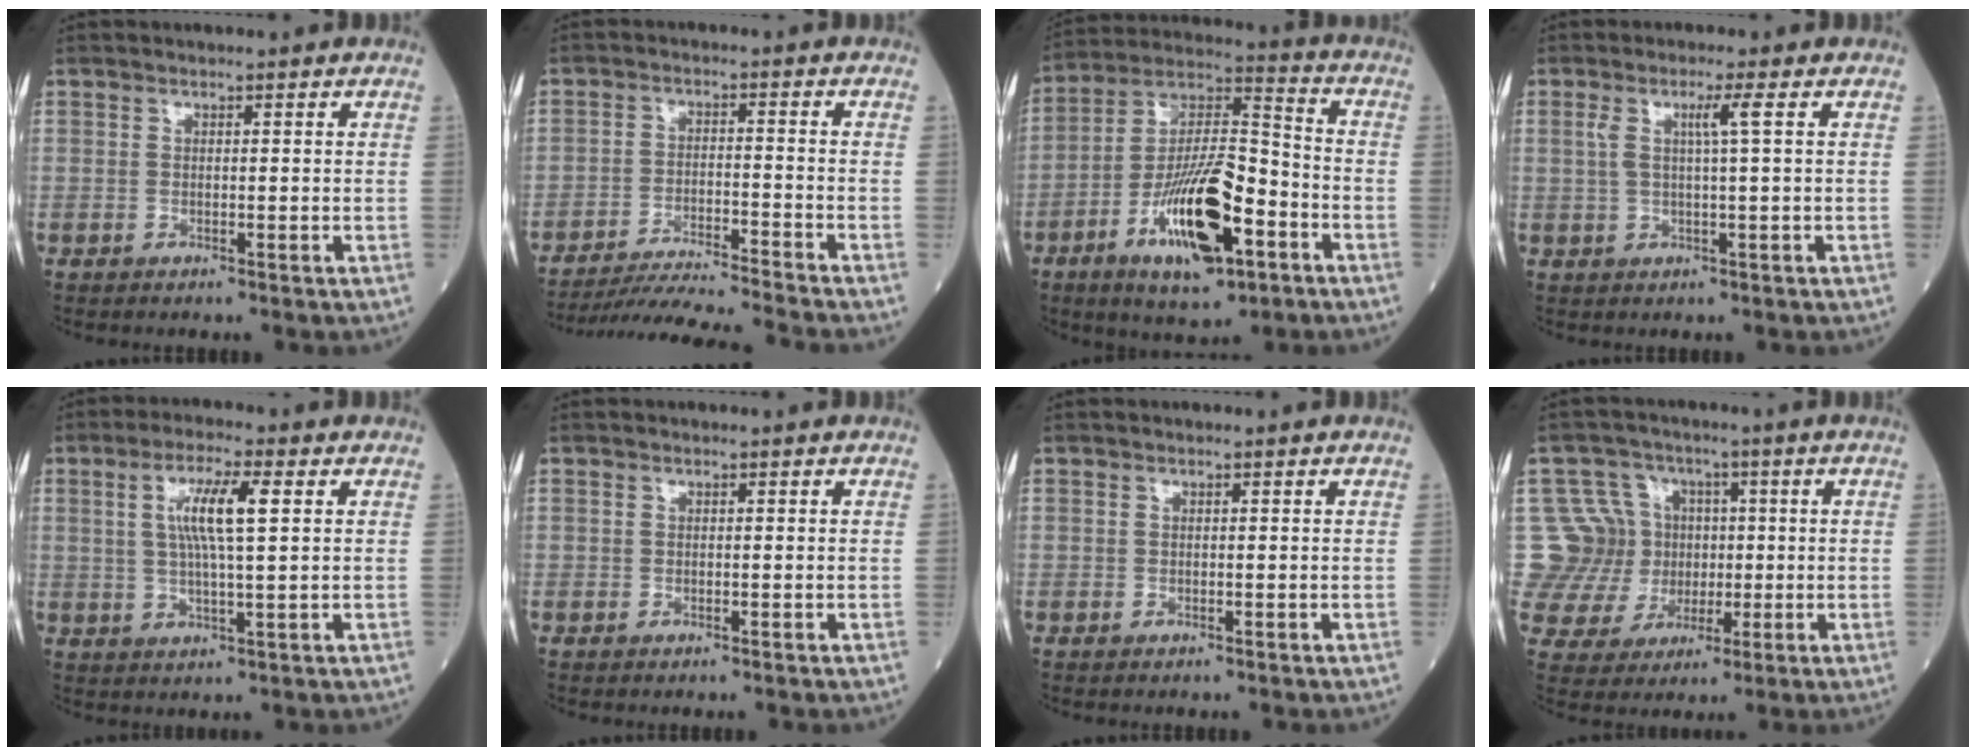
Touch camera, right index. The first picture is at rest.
{"total": 13.9, "force": [-13.0, -2.1, 4.5], "torque": [-0.056, -0.024, -0.207]}
{"total": 17.2, "force": [-7.1, 4.9, 14.9], "torque": [-0.285, 0.002, -0.115]}
{"total": 3.4, "force": [0.9, -0.6, 3.2], "torque": [-0.068, 0.006, 0.019]}
{"total": 7.4, "force": [1.8, 0.5, 7.1], "torque": [-0.140, 0.005, 0.034]}
{"total": 0.0}
{"total": 0.0}
{"total": 12.2, "force": [1.3, 12.0, 1.7], "torque": [-0.046, 0.053, 0.038]}